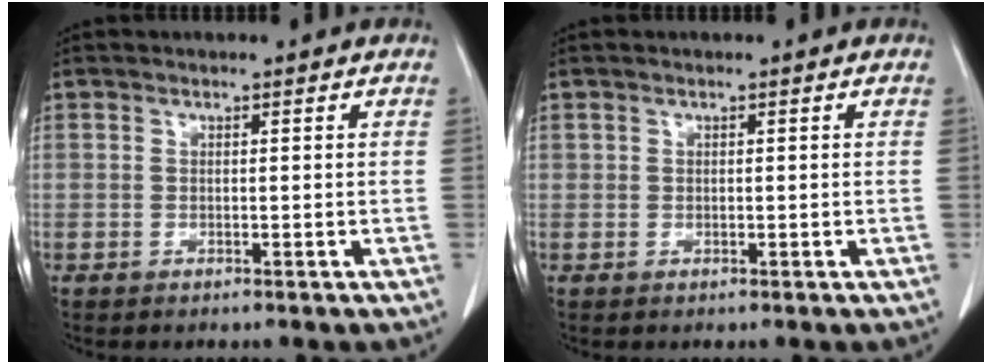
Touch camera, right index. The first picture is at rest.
{"total": 0.0}